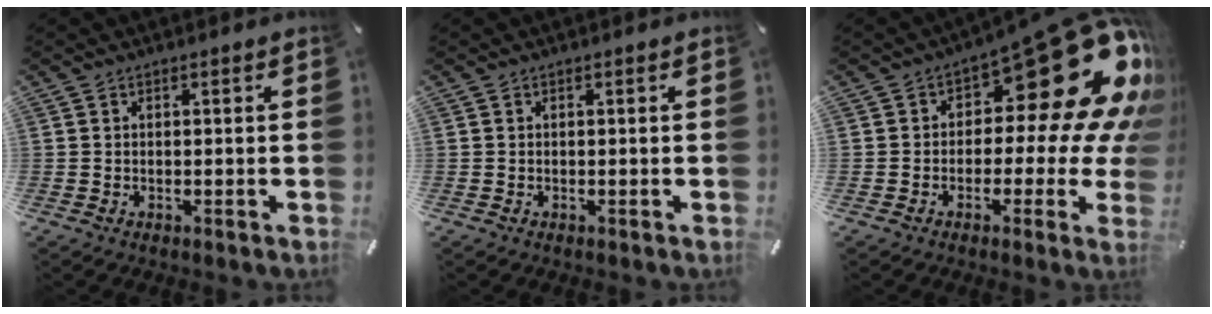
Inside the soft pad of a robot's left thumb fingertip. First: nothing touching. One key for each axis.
{"total": 0.0}
{"total": 25.5, "fx": 10.3, "fy": 11.2, "fz": 20.4, "tx": -0.254, "ty": -0.082, "tz": 0.177}